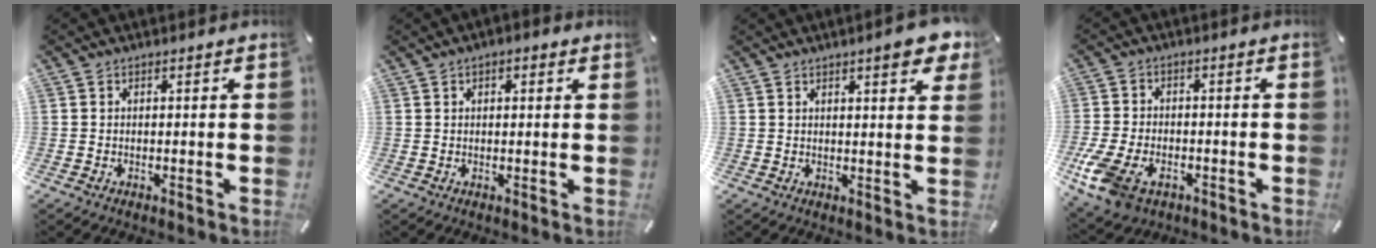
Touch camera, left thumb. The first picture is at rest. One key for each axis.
{"total": 1.4, "fx": 0.5, "fy": 0.7, "fz": 1.1, "tx": -0.021, "ty": 0.005, "tz": 0.007}
{"total": 5.9, "fx": 3.8, "fy": 1.4, "fz": 4.4, "tx": -0.060, "ty": -0.019, "tz": 0.060}
{"total": 9.6, "fx": -4.4, "fy": 6.5, "fz": 5.6, "tx": -0.135, "ty": 0.015, "tz": -0.081}